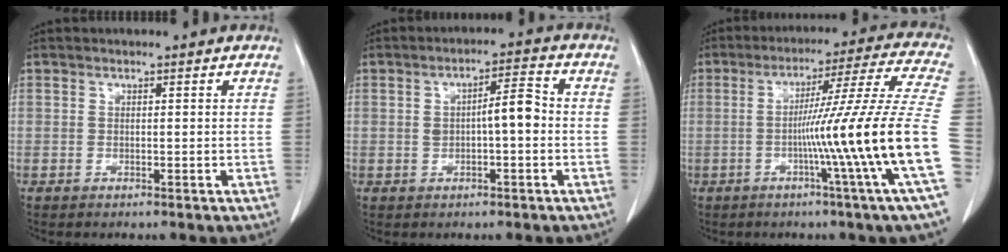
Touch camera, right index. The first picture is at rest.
{"total": 5.3, "force": [-0.2, 1.3, 5.1], "torque": [-0.084, 0.021, -0.002]}
{"total": 20.3, "force": [-4.6, -3.8, 19.4], "torque": [-0.249, -0.009, -0.086]}